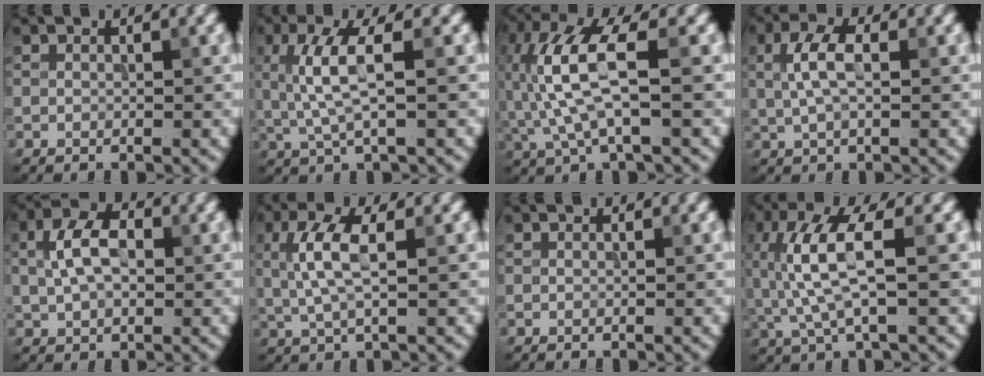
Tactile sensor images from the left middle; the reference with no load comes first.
{"total": 4.4, "force": [0.6, 1.0, 4.3], "torque": [-0.094, 0.003, 0.016]}
{"total": 7.5, "force": [-0.1, 2.4, 7.1], "torque": [-0.172, 0.018, -0.003]}
{"total": 3.7, "force": [0.6, 1.7, 3.2], "torque": [-0.070, 0.006, 0.010]}
{"total": 5.2, "force": [0.7, 3.2, 4.0], "torque": [-0.081, 0.007, 0.008]}
{"total": 4.2, "force": [0.7, 1.3, 3.9], "torque": [-0.088, 0.004, 0.013]}
{"total": 0.0}
{"total": 6.1, "force": [0.5, 1.7, 5.8], "torque": [-0.137, 0.005, 0.011]}